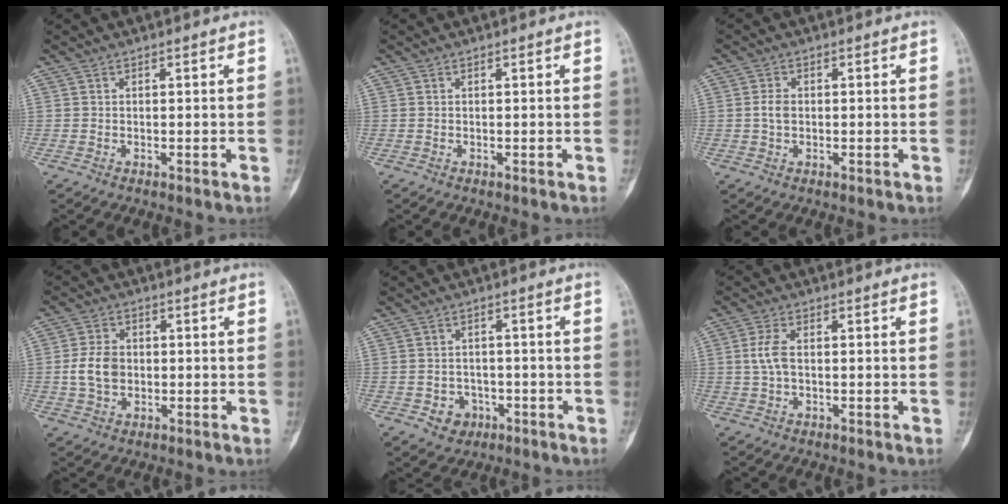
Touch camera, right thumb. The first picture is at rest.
{"total": 0.0}
{"total": 2.5, "force": [0.0, 1.7, 1.8], "torque": [-0.035, 0.004, -0.001]}
{"total": 6.4, "force": [-0.3, 4.7, 4.3], "torque": [-0.073, 0.007, -0.007]}
{"total": 4.4, "force": [-1.8, 3.8, 1.4], "torque": [0.002, 0.014, -0.020]}
{"total": 4.0, "force": [0.2, 2.1, 3.3], "torque": [-0.078, 0.007, 0.002]}